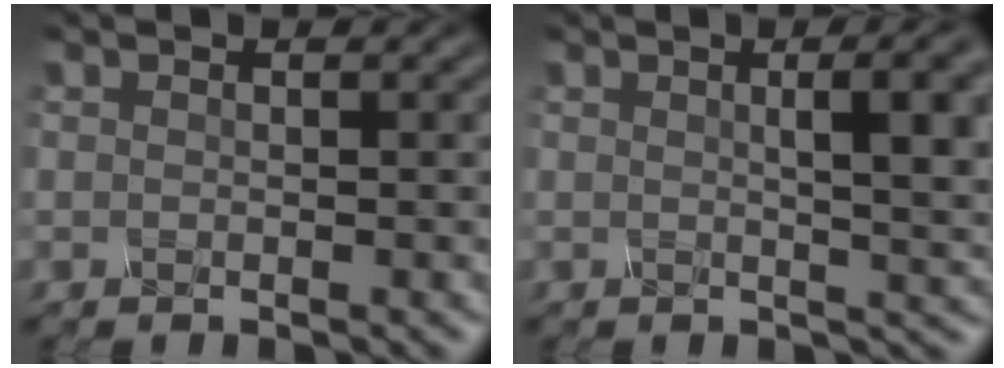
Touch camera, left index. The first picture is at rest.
{"total": 7.4, "force": [1.5, 2.4, 6.8], "torque": [-0.047, 0.017, 0.013]}